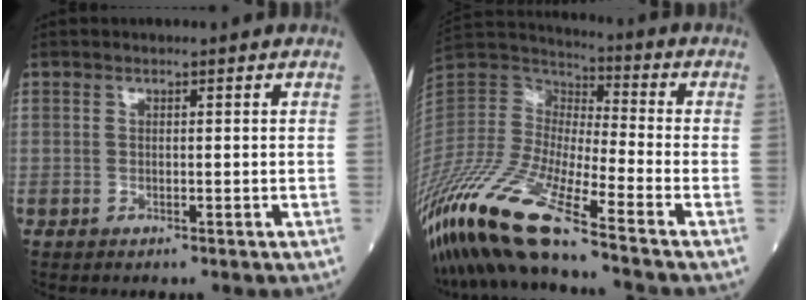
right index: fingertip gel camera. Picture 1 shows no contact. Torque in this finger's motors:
{"motor_torque": [0.61, -1.30, 1.06, 0.21]}